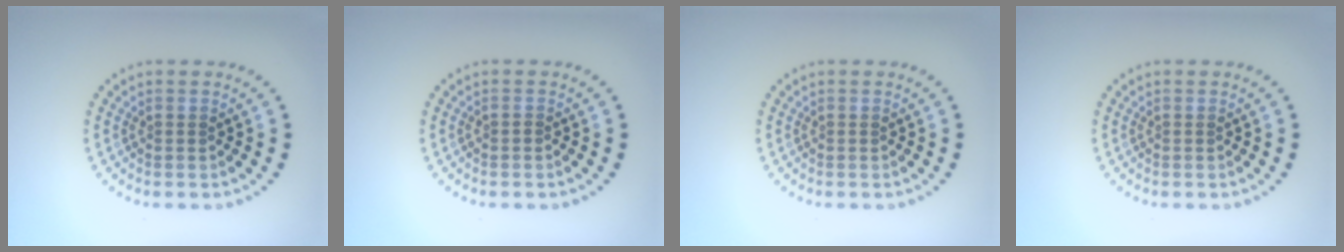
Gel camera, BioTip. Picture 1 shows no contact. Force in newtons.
{"total": 0.7, "press": 0.7, "slide": 0.1}
{"total": 0.0}
{"total": 0.0}